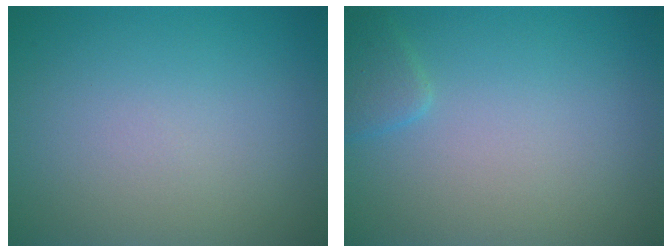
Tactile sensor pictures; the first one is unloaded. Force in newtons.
{"total": 1.4, "press": 1.4, "slide": 0.1}